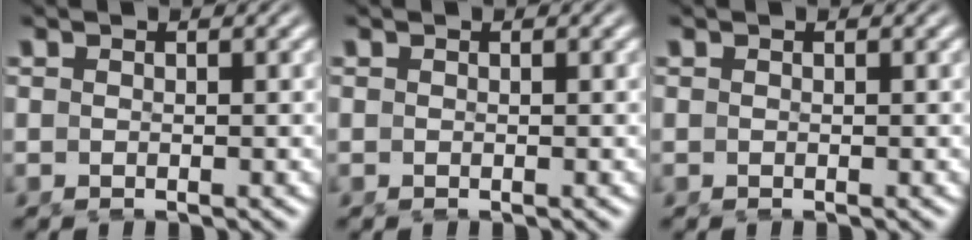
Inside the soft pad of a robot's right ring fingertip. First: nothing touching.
{"total": 0.0}
{"total": 0.0}